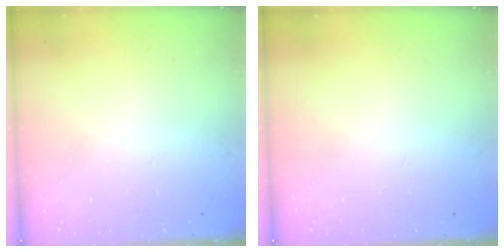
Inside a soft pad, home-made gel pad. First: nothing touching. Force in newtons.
{"total": 0.0}